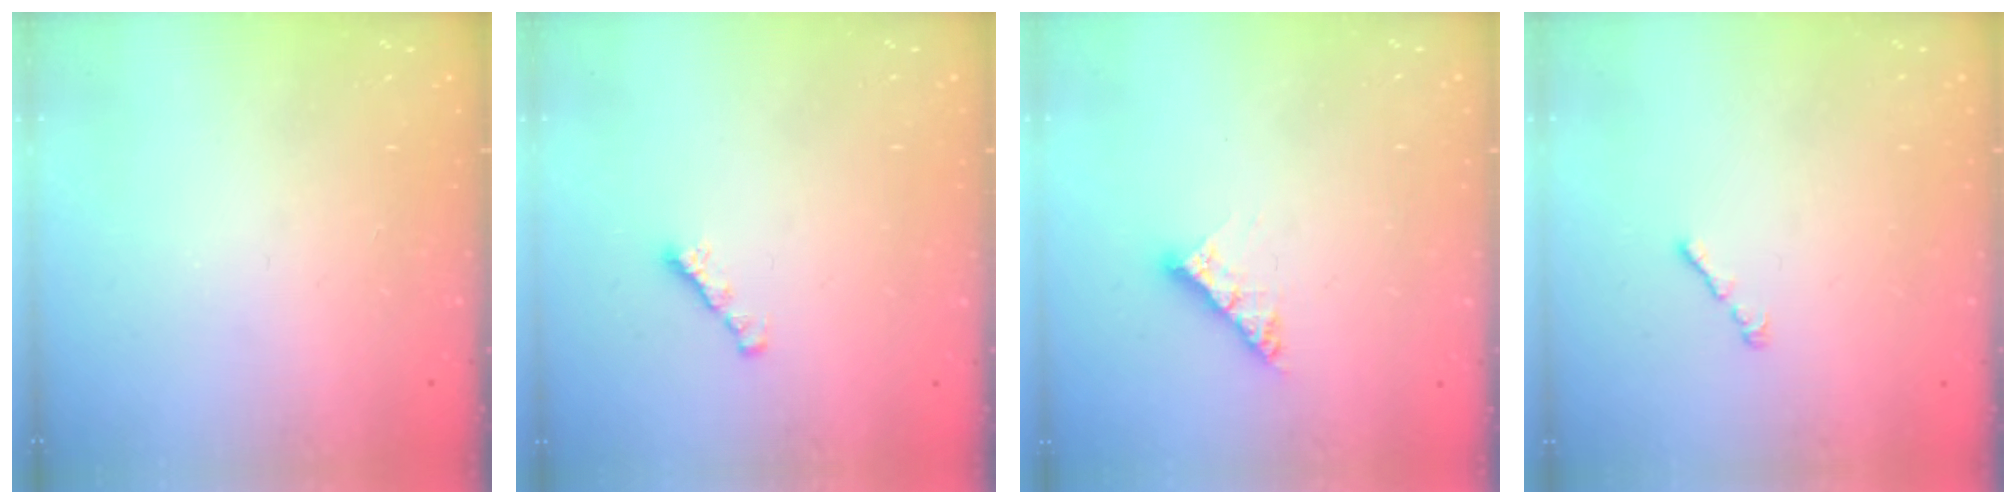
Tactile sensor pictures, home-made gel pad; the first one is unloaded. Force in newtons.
{"total": 1.7, "press": 1.6, "slide": 0.5}
{"total": 6.8, "press": 6.8, "slide": 0.8}
{"total": 1.0, "press": 0.9, "slide": 0.5}